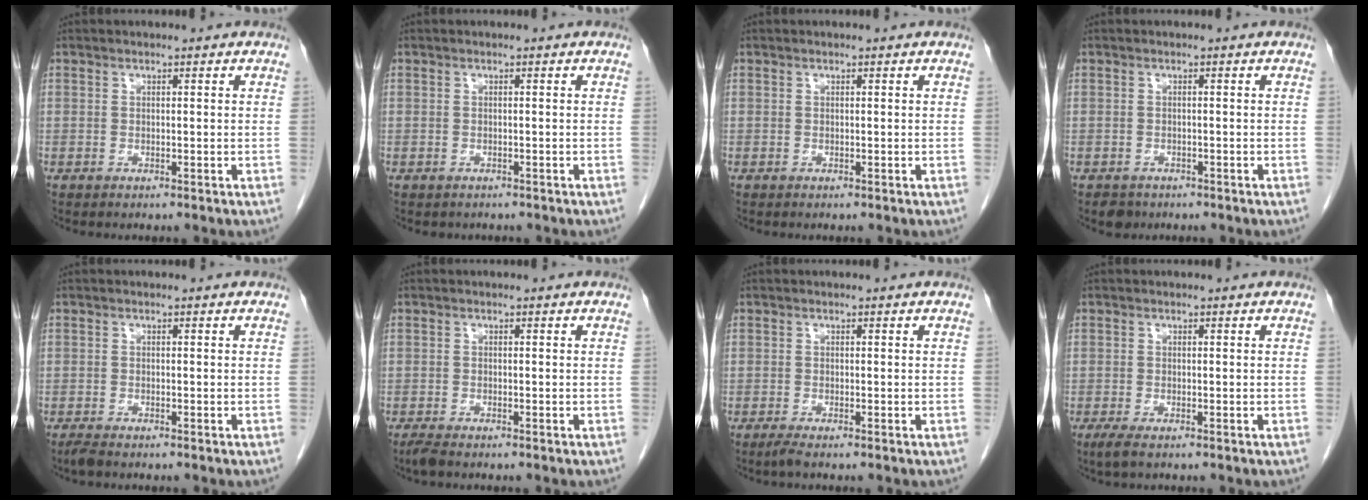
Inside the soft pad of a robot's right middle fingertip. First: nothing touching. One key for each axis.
{"total": 1.1, "fx": -1.0, "fy": 0.6, "fz": 0.1, "tx": -0.010, "ty": 0.000, "tz": -0.012}
{"total": 0.0}
{"total": 2.0, "fx": -1.5, "fy": 1.3, "fz": 0.4, "tx": -0.009, "ty": 0.001, "tz": -0.020}
{"total": 1.5, "fx": -1.2, "fy": 0.3, "fz": 0.8, "tx": -0.026, "ty": -0.006, "tz": -0.024}
{"total": 1.7, "fx": -1.4, "fy": 0.3, "fz": 0.9, "tx": -0.029, "ty": -0.007, "tz": -0.027}
{"total": 1.1, "fx": -0.8, "fy": -0.1, "fz": 0.7, "tx": -0.024, "ty": -0.006, "tz": -0.019}
{"total": 1.8, "fx": -1.1, "fy": 0.3, "fz": 1.3, "tx": -0.034, "ty": -0.007, "tz": -0.022}